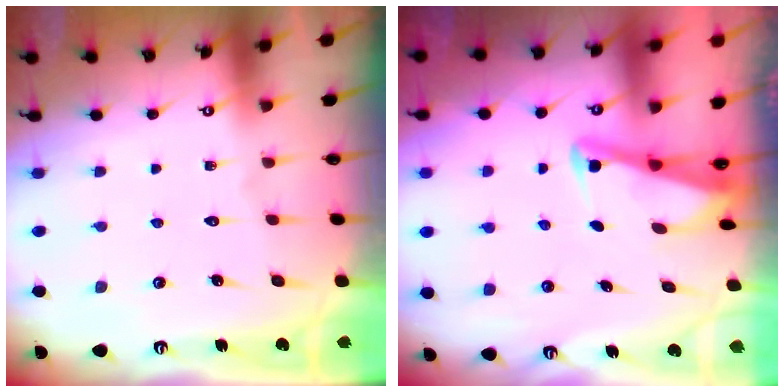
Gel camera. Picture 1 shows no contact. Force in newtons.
{"total": 2.7, "press": 2.7, "slide": 0.4}